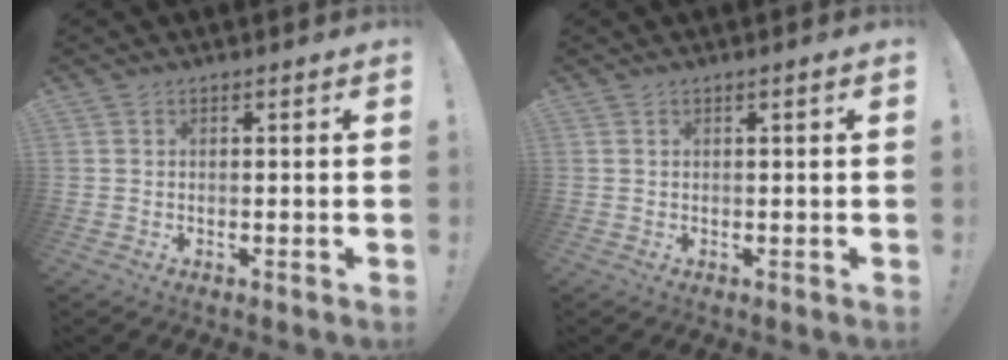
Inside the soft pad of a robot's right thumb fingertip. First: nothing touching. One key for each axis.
{"total": 1.1, "fx": 0.3, "fy": -0.2, "fz": 1.1, "tx": -0.013, "ty": -0.004, "tz": 0.001}